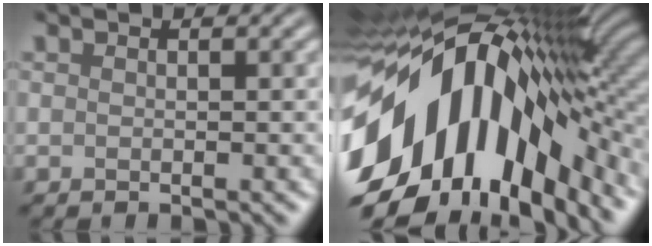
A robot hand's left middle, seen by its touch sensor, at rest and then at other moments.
{"total": 16.1, "force": [-5.1, 9.1, 12.3], "torque": [-0.245, -0.016, -0.074]}